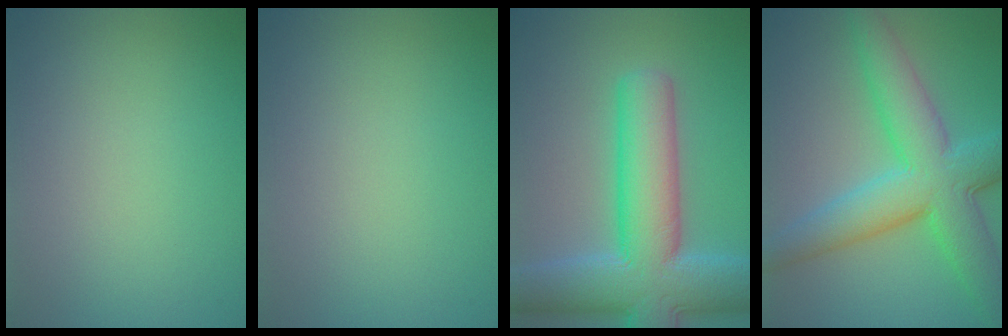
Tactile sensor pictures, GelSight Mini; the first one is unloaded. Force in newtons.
{"total": 0.0}
{"total": 11.6, "press": 11.6, "slide": 0.6}
{"total": 9.1, "press": 9.1, "slide": 0.3}